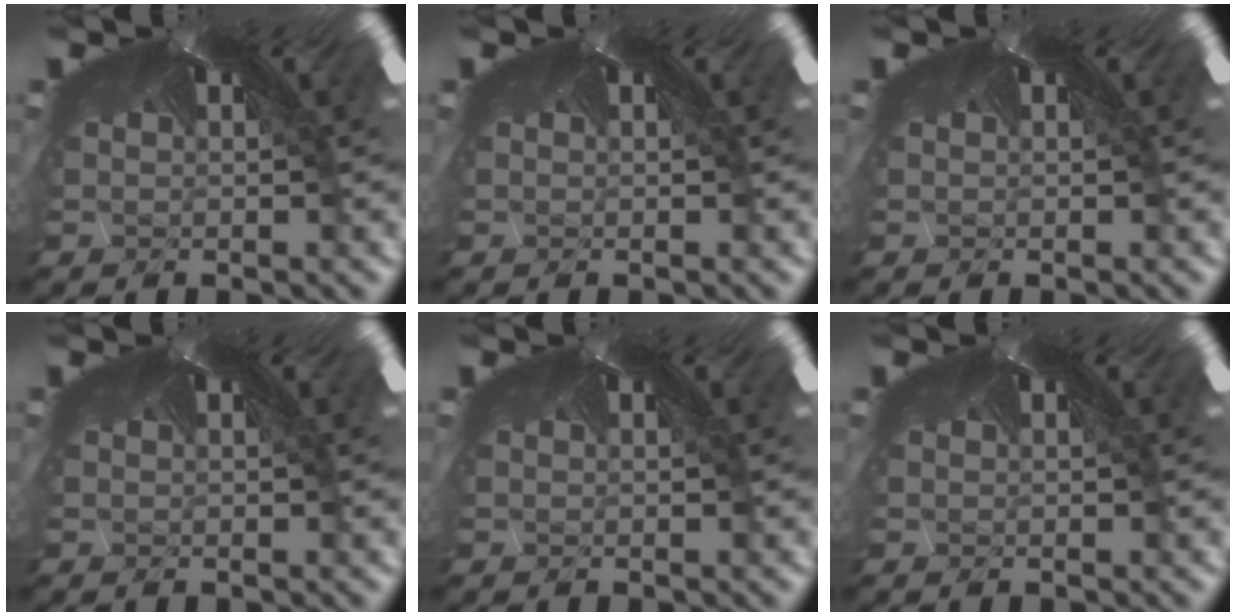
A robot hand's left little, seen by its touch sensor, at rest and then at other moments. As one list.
[{"total": 0.0}, {"total": 0.0}, {"total": 0.0}, {"total": 0.0}, {"total": 0.0}]